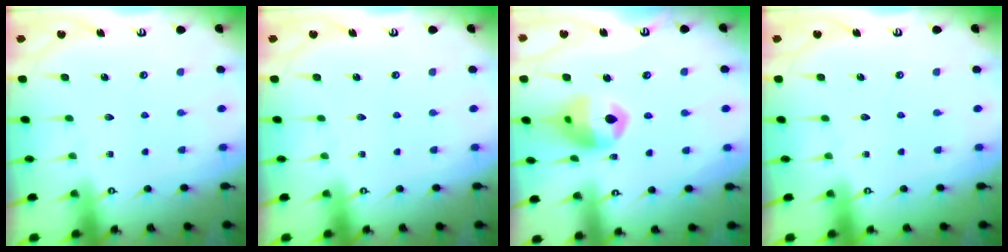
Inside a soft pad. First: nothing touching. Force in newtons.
{"total": 0.0}
{"total": 12.8, "press": 12.7, "slide": 2.0}
{"total": 0.0}